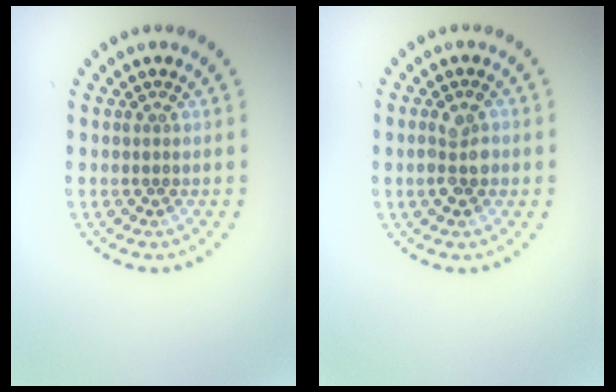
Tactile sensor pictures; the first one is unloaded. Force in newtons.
{"total": 2.5, "press": 2.4, "slide": 0.4}